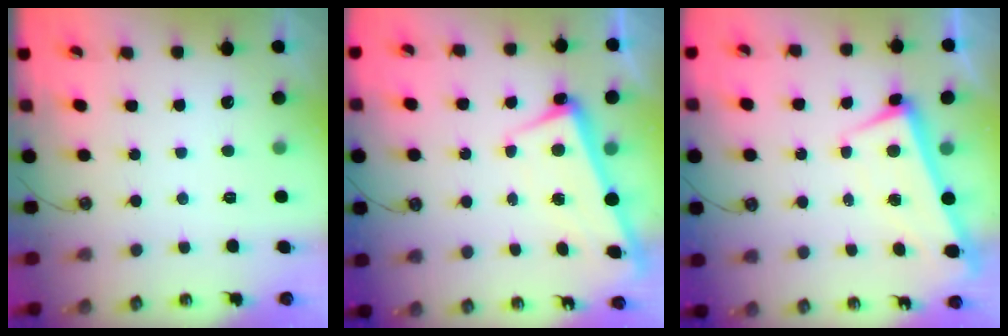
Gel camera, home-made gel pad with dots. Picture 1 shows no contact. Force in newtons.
{"total": 2.2, "press": 2.2, "slide": 0.5}
{"total": 1.5, "press": 0.5, "slide": 1.4}